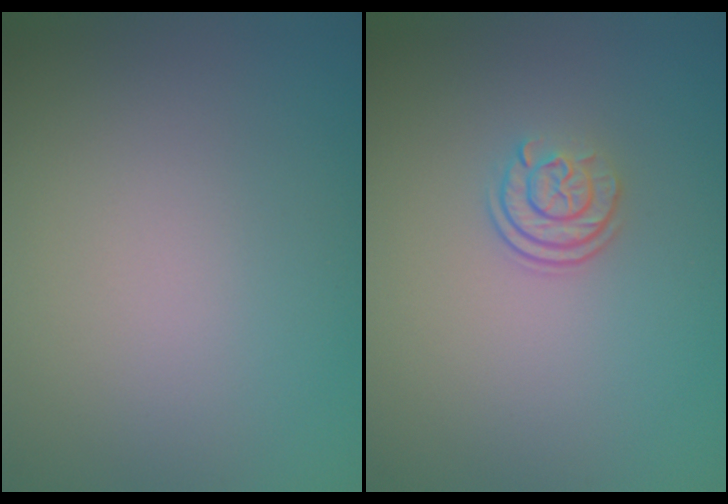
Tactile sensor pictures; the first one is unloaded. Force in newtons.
{"total": 2.3, "press": 1.7, "slide": 1.6}